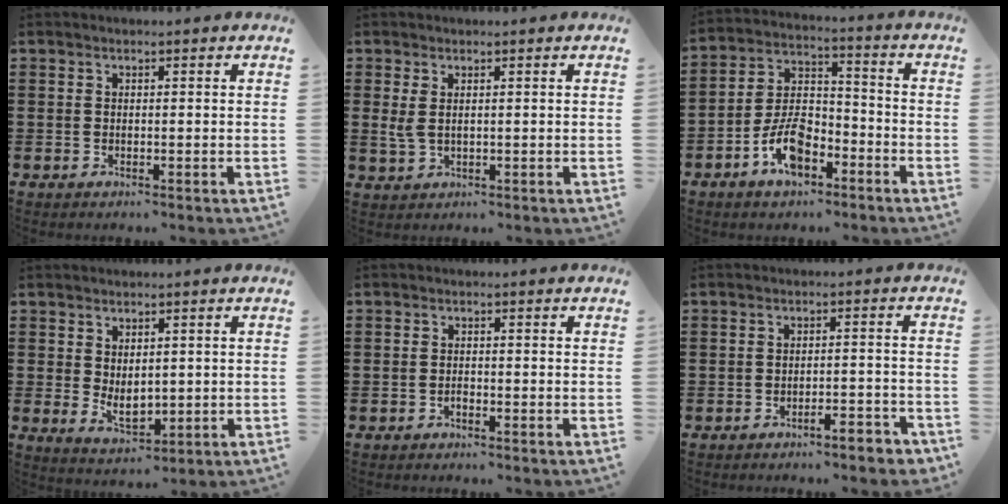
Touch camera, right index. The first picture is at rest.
{"total": 2.4, "force": [0.6, 1.1, 2.1], "torque": [-0.058, 0.000, 0.005]}
{"total": 8.4, "force": [-4.6, 4.4, 5.5], "torque": [-0.122, 0.011, -0.087]}
{"total": 3.9, "force": [0.6, 2.5, 2.9], "torque": [-0.050, 0.002, 0.012]}
{"total": 0.8, "force": [-0.6, 0.4, 0.4], "torque": [-0.011, -0.002, -0.011]}
{"total": 3.2, "force": [-2.8, 0.2, 1.5], "torque": [-0.028, 0.000, -0.054]}